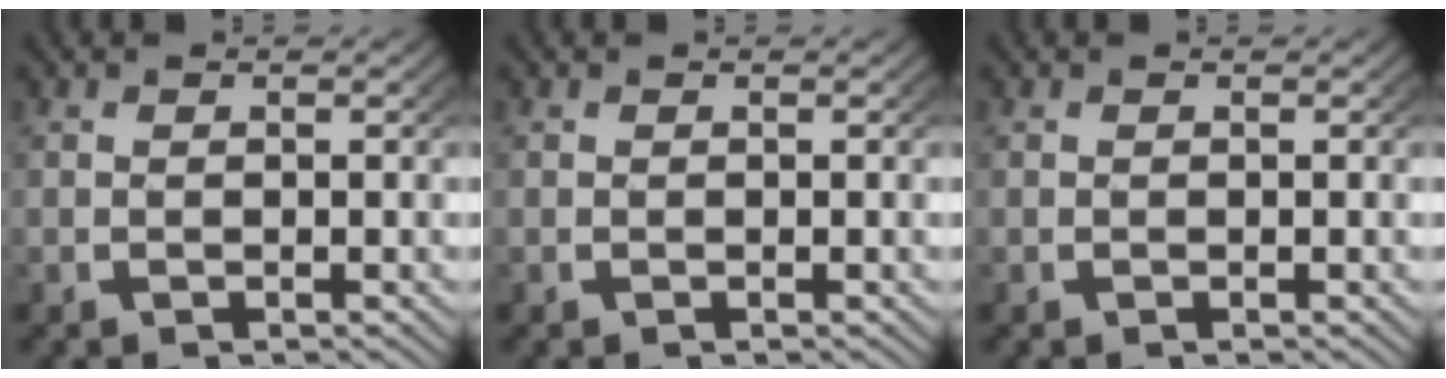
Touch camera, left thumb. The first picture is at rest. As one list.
[{"total": 0.0}, {"total": 0.0}]